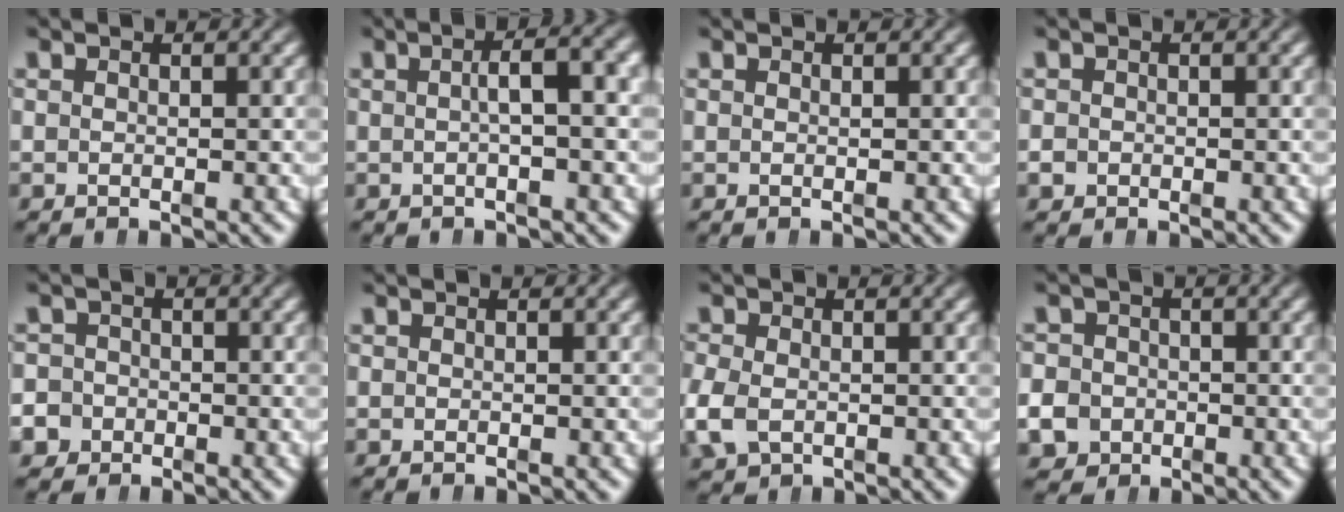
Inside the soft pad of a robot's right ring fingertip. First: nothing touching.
{"total": 3.3, "force": [0.2, 0.1, 3.3], "torque": [-0.033, 0.021, -0.005]}
{"total": 0.0}
{"total": 1.0, "force": [-0.6, 0.8, 0.0], "torque": [-0.004, -0.004, -0.010]}
{"total": 4.5, "force": [-1.9, 4.0, 0.5], "torque": [-0.019, -0.019, -0.034]}
{"total": 0.0}
{"total": 2.5, "force": [-0.8, 1.9, 1.3], "torque": [-0.045, -0.014, -0.002]}
{"total": 5.1, "force": [-1.9, 4.6, 1.3], "torque": [-0.032, -0.025, -0.028]}